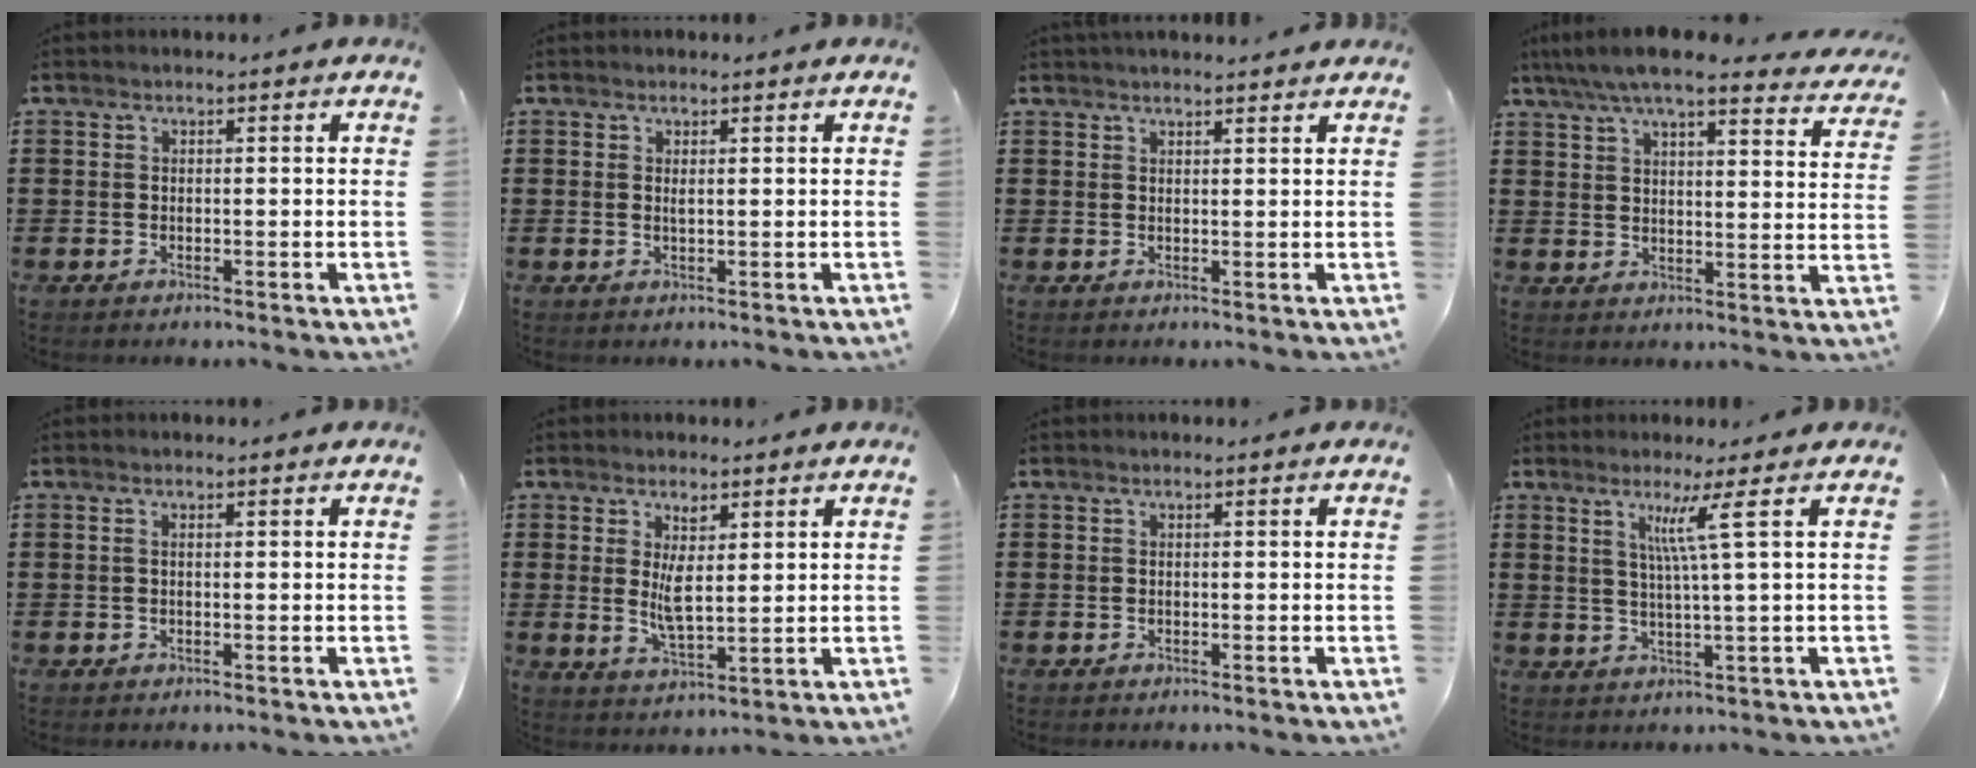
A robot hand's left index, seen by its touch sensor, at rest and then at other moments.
{"total": 0.5, "force": [0.4, 0.1, 0.4], "torque": [-0.011, 0.000, 0.007]}
{"total": 1.6, "force": [1.5, 0.2, 0.2], "torque": [-0.007, 0.002, 0.030]}
{"total": 7.1, "force": [6.1, 0.6, 3.5], "torque": [-0.089, -0.024, 0.107]}
{"total": 0.6, "force": [0.1, 0.1, 0.6], "torque": [-0.011, -0.002, 0.002]}
{"total": 4.8, "force": [1.6, 2.0, 4.1], "torque": [-0.077, 0.000, 0.028]}
{"total": 0.0}
{"total": 5.4, "force": [2.1, -1.1, 4.8], "torque": [-0.101, -0.006, 0.029]}